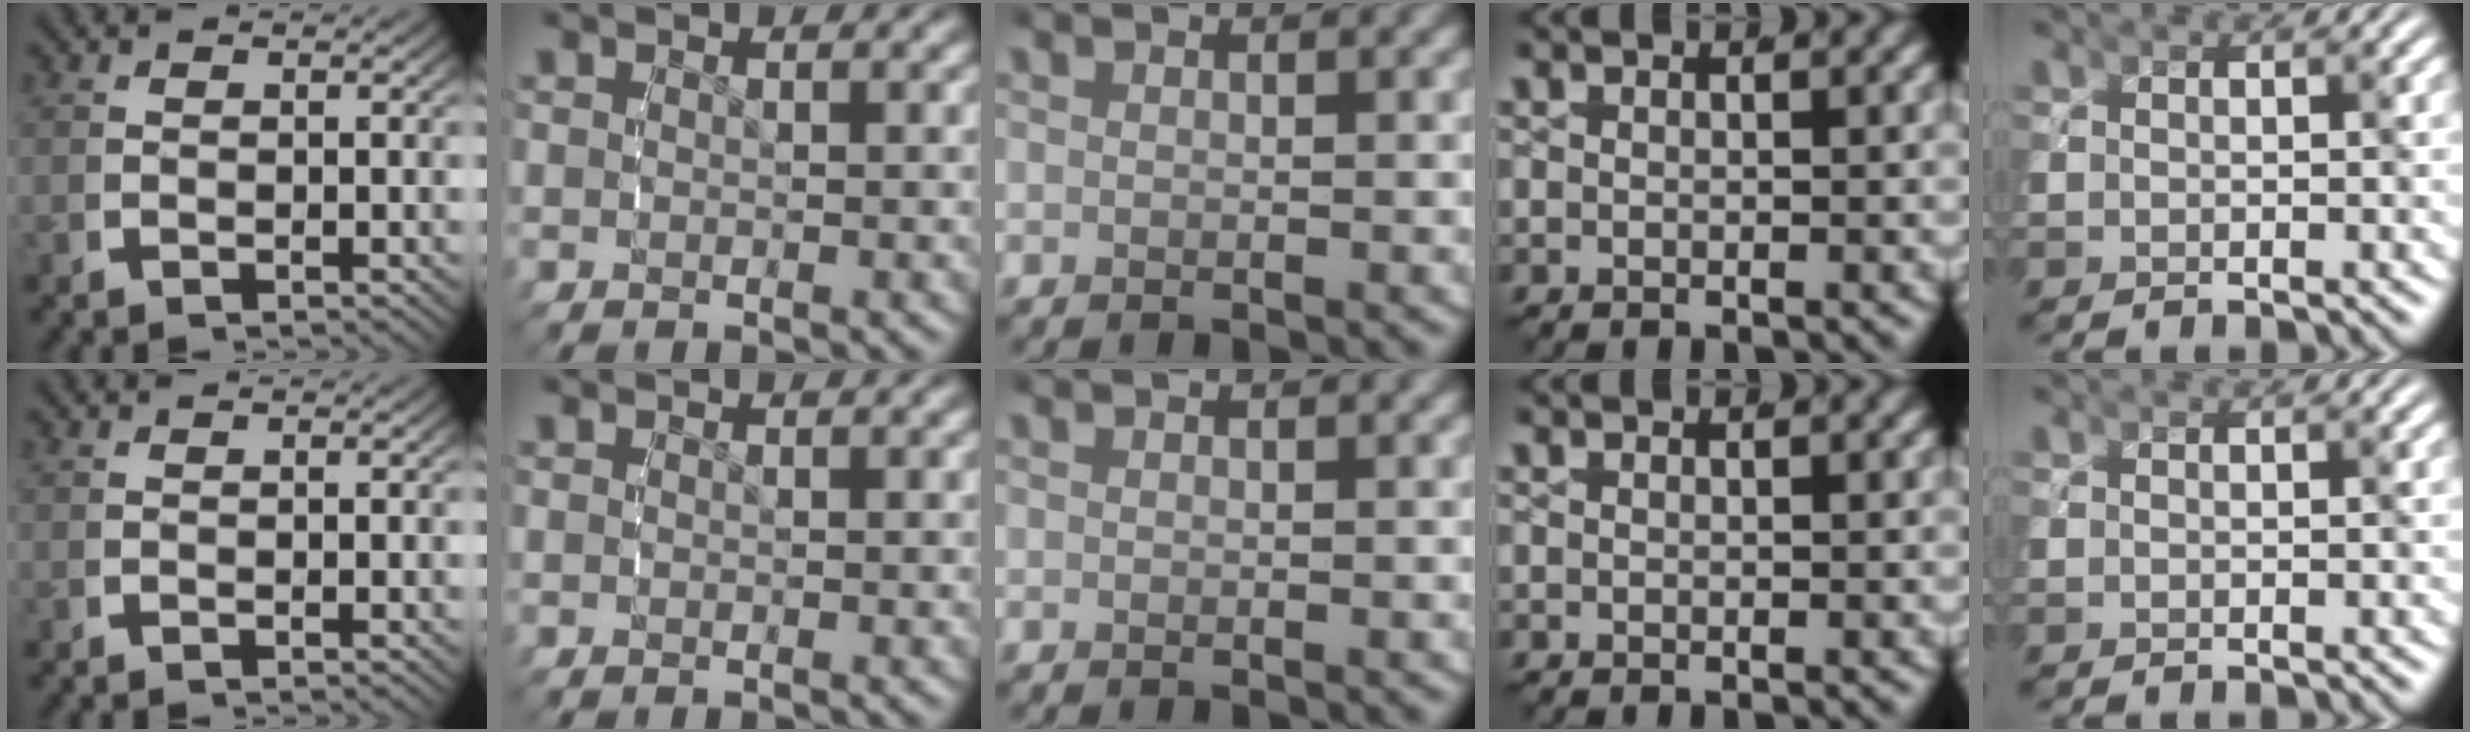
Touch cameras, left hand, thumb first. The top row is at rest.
{}